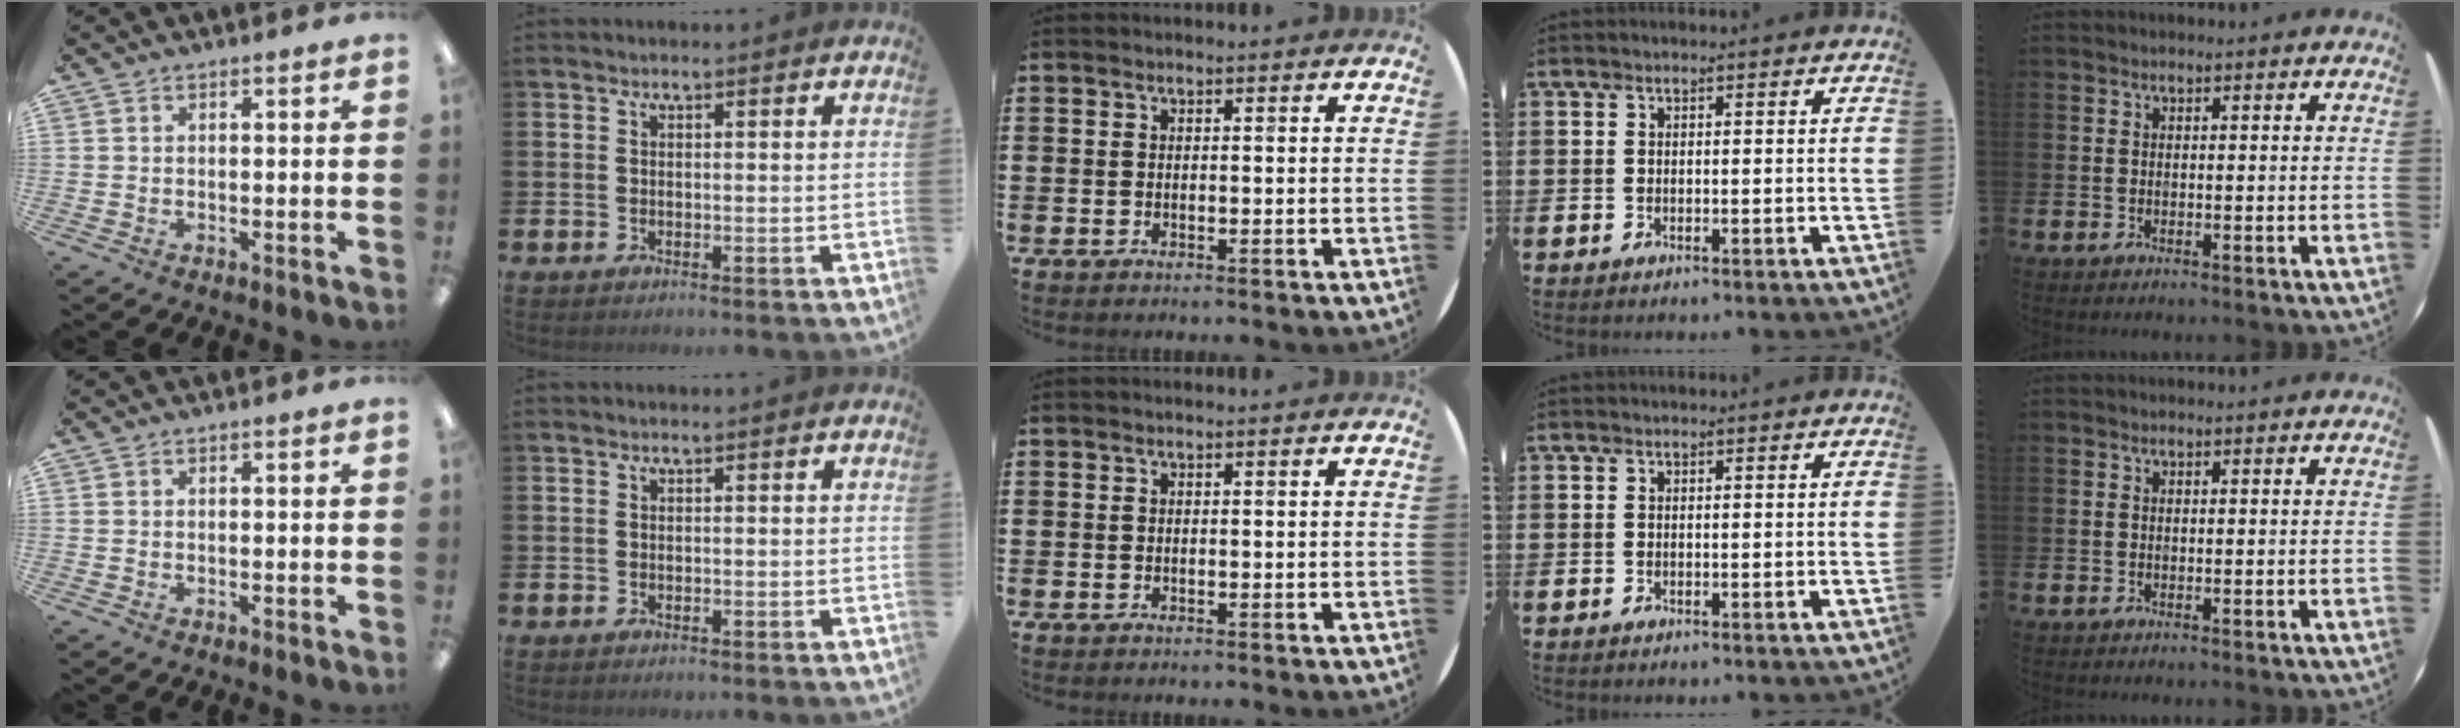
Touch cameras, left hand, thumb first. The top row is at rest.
{}